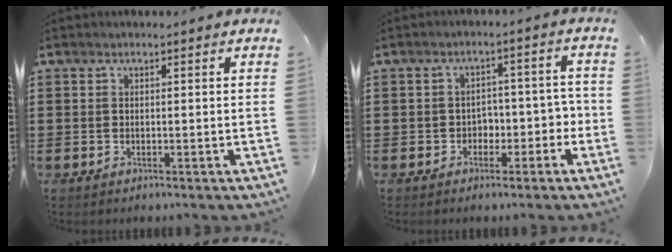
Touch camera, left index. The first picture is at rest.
{"total": 3.4, "force": [-1.7, 2.7, 1.2], "torque": [-0.036, 0.008, -0.040]}